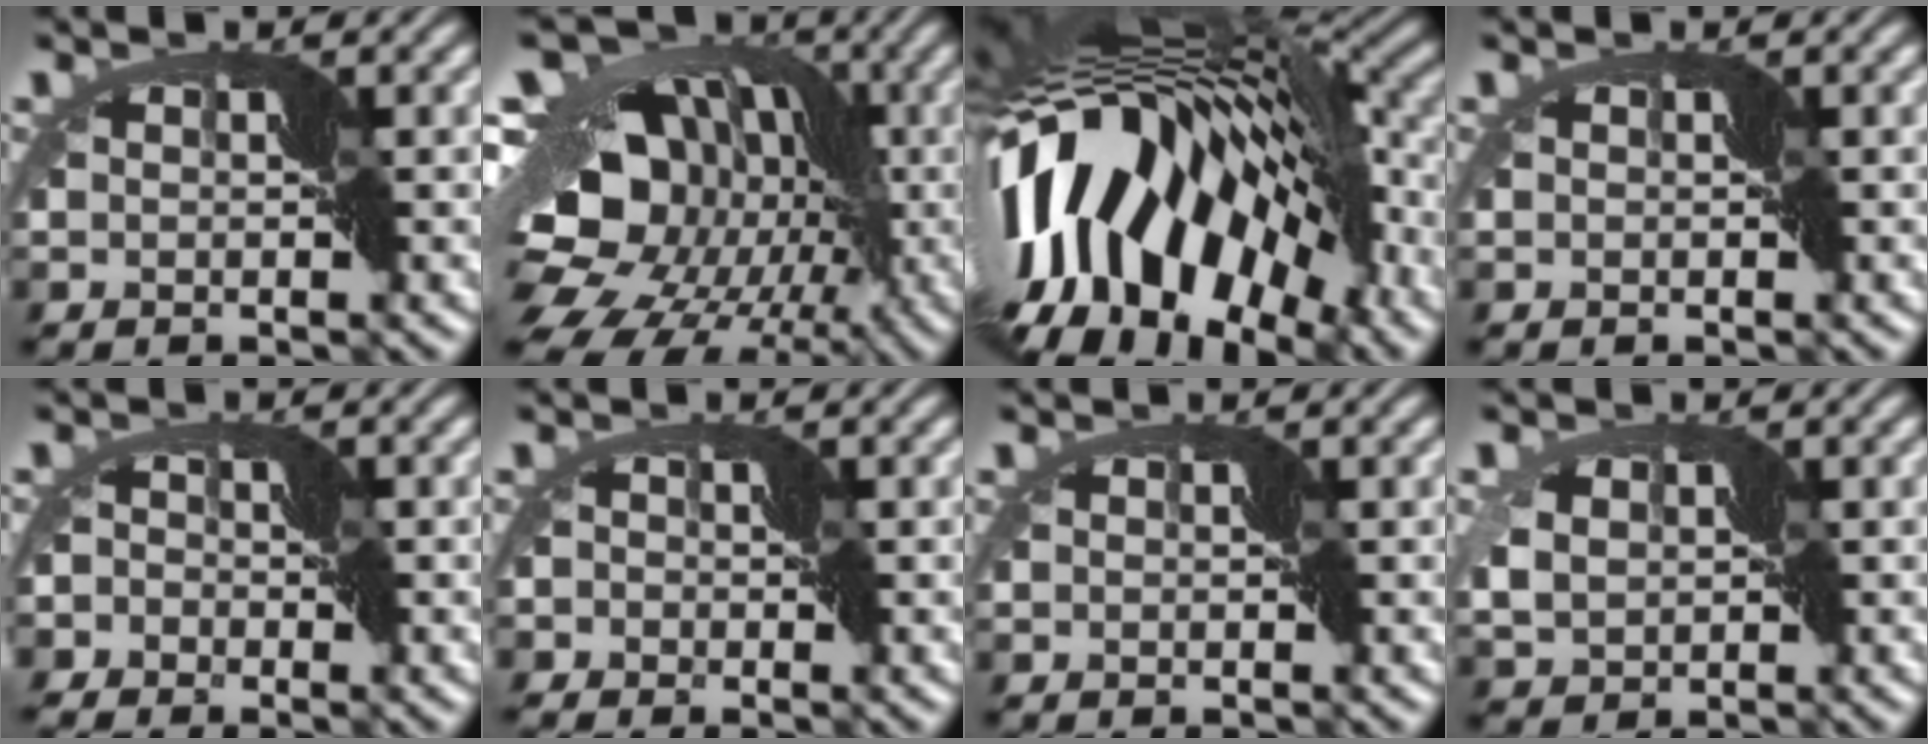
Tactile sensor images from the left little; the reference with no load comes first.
{"total": 20.4, "force": [-4.3, 15.7, 12.4], "torque": [-0.200, 0.020, -0.104]}
{"total": 16.2, "force": [-3.9, 8.5, 13.2], "torque": [-0.228, 0.010, -0.083]}
{"total": 0.0}
{"total": 4.8, "force": [-3.8, 2.9, 0.5], "torque": [0.013, 0.000, -0.064]}
{"total": 2.4, "force": [-1.7, 1.7, 0.1], "torque": [0.006, 0.010, -0.029]}
{"total": 0.0}
{"total": 3.8, "force": [0.2, 2.8, 2.5], "torque": [-0.061, 0.002, 0.002]}